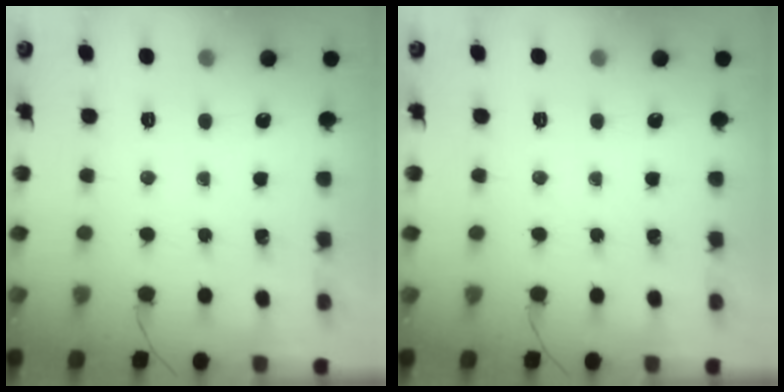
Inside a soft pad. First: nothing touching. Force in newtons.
{"total": 0.0}